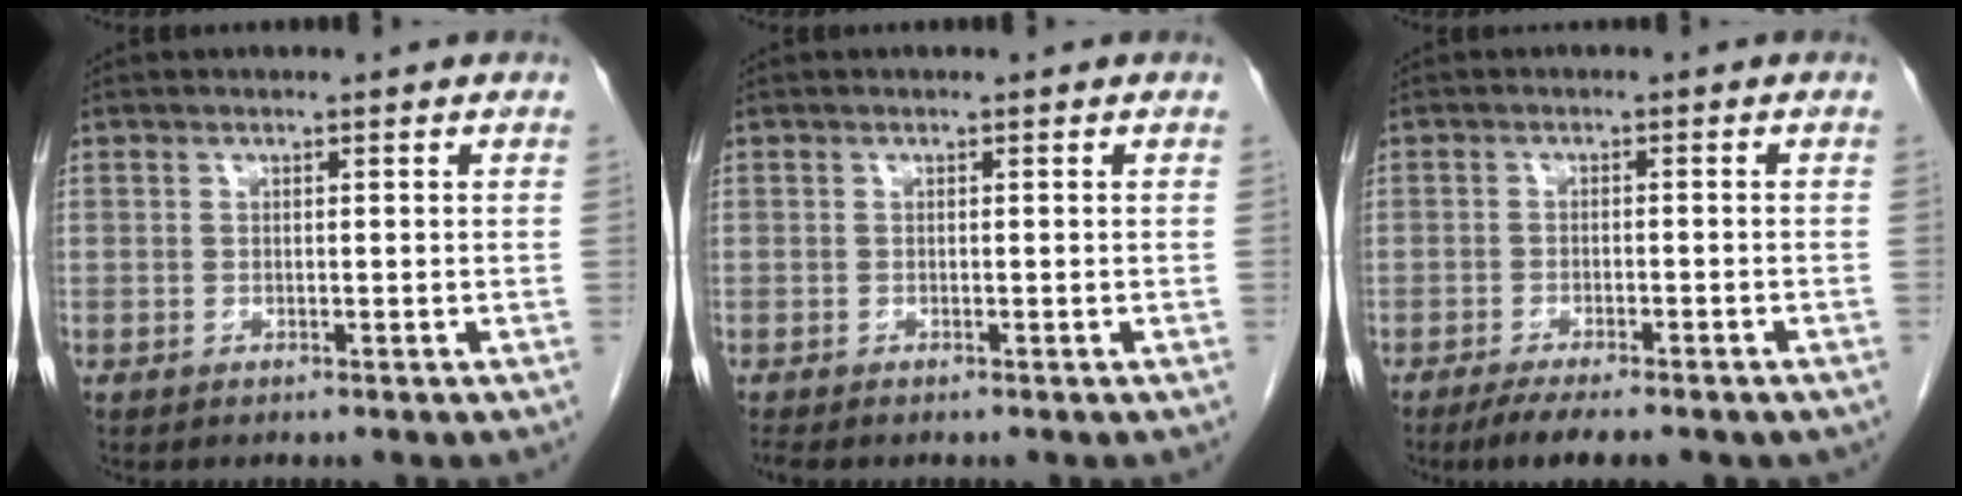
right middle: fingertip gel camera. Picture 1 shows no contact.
{"total": 0.7, "force": [-0.6, 0.0, 0.2], "torque": [-0.004, -0.002, -0.012]}
{"total": 8.4, "force": [-6.6, 1.9, 4.8], "torque": [-0.064, -0.011, -0.090]}